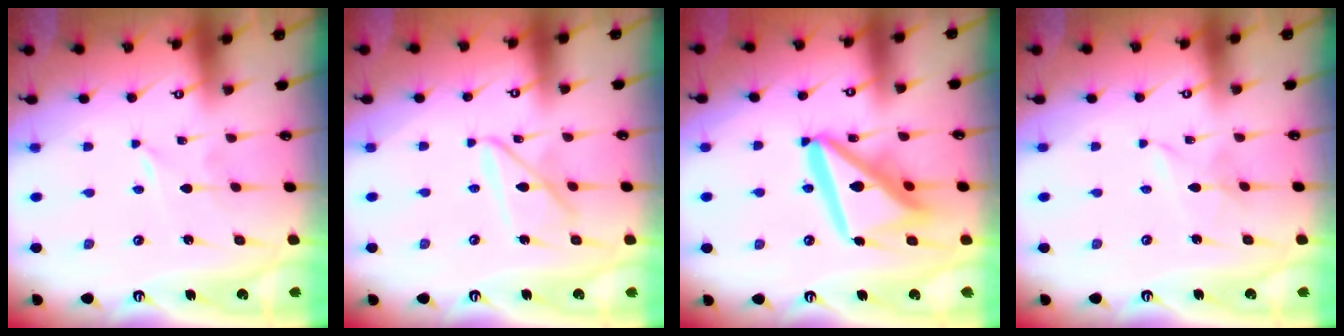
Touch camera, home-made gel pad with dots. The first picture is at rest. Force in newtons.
{"total": 9.9, "press": 9.9, "slide": 0.8}
{"total": 19.2, "press": 19.1, "slide": 2.2}
{"total": 1.7, "press": 1.6, "slide": 0.1}